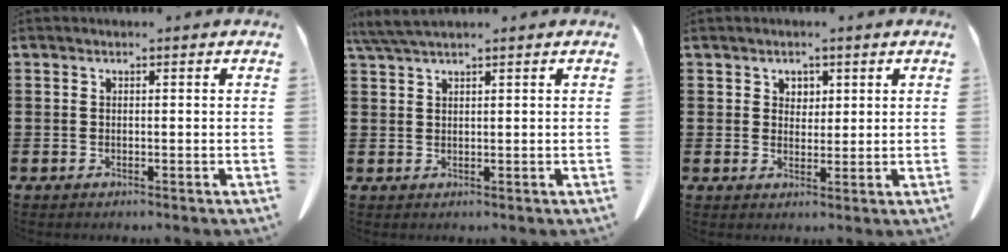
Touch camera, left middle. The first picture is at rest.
{"total": 3.5, "force": [2.7, 0.2, 2.1], "torque": [-0.048, -0.001, 0.052]}
{"total": 2.4, "force": [1.7, 1.6, 0.3], "torque": [-0.005, 0.004, 0.030]}